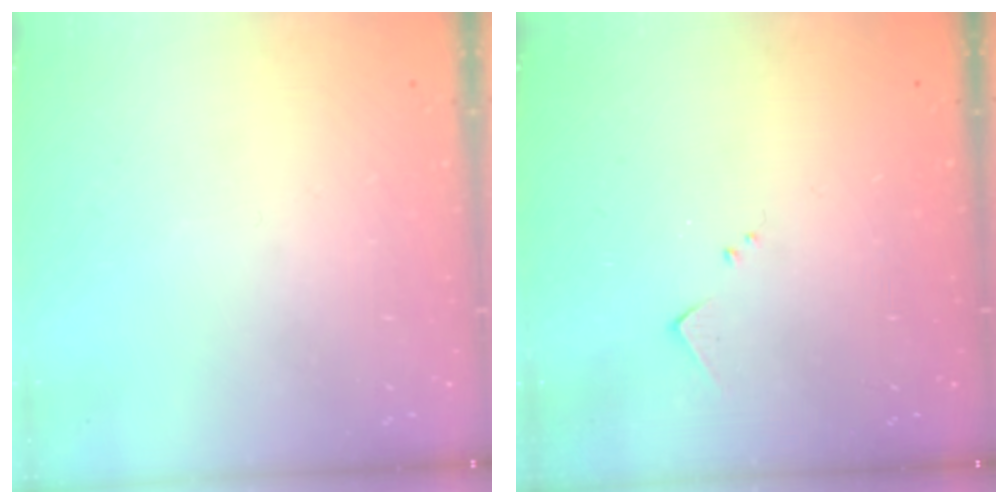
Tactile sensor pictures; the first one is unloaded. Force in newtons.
{"total": 5.7, "press": 5.6, "slide": 0.4}